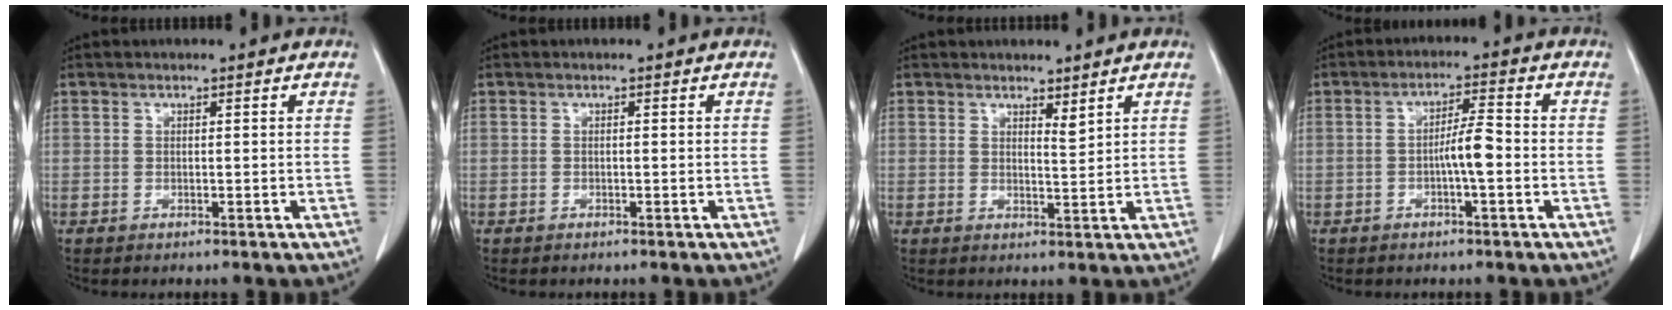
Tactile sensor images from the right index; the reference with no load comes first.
{"total": 0.0}
{"total": 1.9, "force": [1.6, 0.3, 1.0], "torque": [-0.021, -0.010, 0.031]}
{"total": 4.5, "force": [-1.1, 0.3, 4.3], "torque": [-0.074, 0.008, -0.020]}